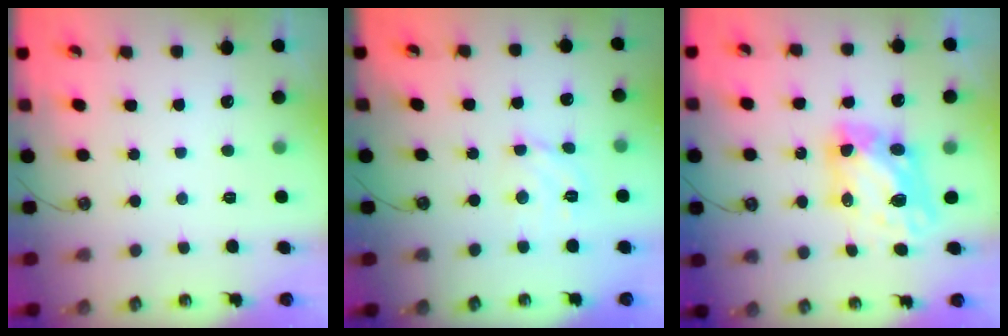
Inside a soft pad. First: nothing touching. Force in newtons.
{"total": 7.2, "press": 7.1, "slide": 0.8}
{"total": 8.1, "press": 8.1, "slide": 0.7}